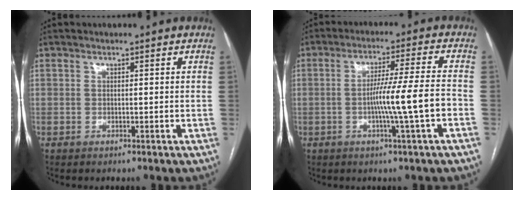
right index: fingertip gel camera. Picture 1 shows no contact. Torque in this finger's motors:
{"motor_torque": [1.15, 0.10, 0.24, 0.08]}